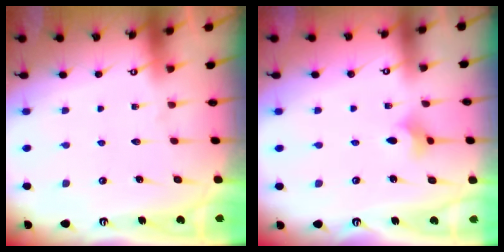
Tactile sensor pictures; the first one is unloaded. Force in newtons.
{"total": 3.6, "press": 3.6, "slide": 0.7}